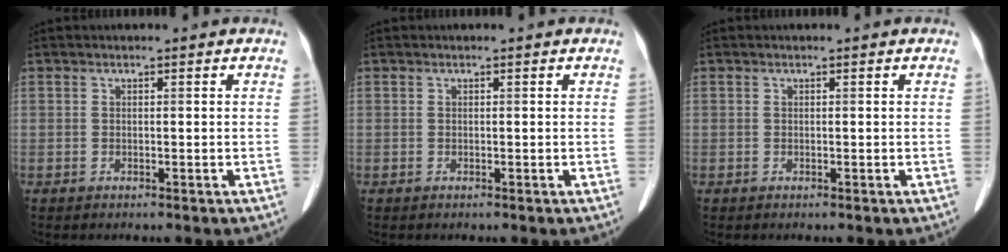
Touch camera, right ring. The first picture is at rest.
{"total": 0.0}
{"total": 0.0}